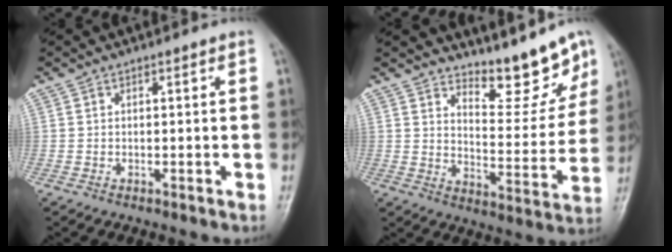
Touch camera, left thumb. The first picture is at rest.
{"total": 10.5, "force": [9.2, 2.9, 4.2], "torque": [-0.029, -0.073, 0.147]}